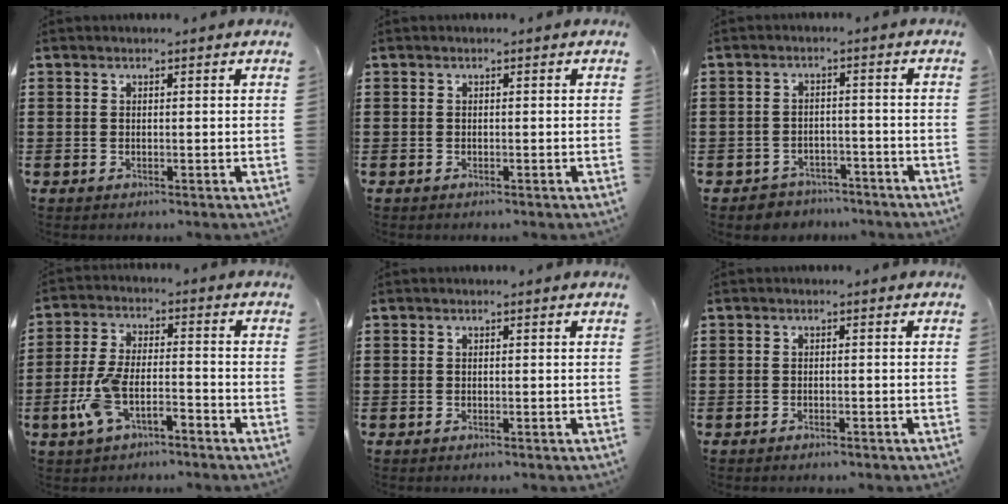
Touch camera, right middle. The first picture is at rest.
{"total": 0.0}
{"total": 3.0, "force": [-2.8, 0.8, -0.3], "torque": [-0.004, 0.003, -0.064]}
{"total": 6.8, "force": [-3.8, 2.3, 5.2], "torque": [-0.127, -0.005, -0.079]}
{"total": 0.0}
{"total": 0.8, "force": [-0.8, 0.1, 0.2], "torque": [-0.006, -0.002, -0.015]}